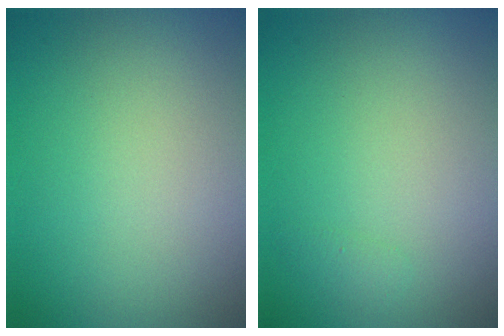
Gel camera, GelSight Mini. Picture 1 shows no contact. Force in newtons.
{"total": 0.6, "press": 0.6, "slide": 0.0}